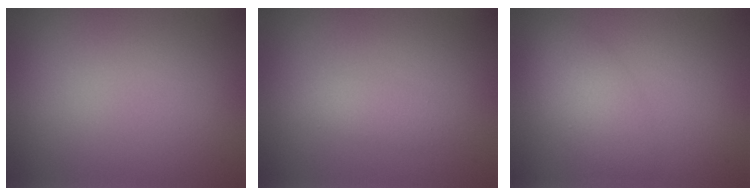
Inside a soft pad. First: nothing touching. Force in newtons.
{"total": 1.4, "press": 1.4, "slide": 0.0}
{"total": 3.3, "press": 3.3, "slide": 0.1}